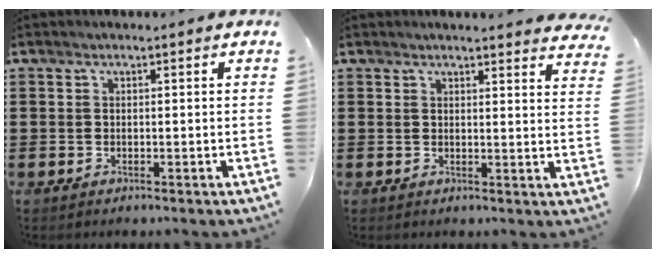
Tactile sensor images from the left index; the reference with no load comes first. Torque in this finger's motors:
{"motor_torque": [0.90, -0.25, 0.18, 0.00]}